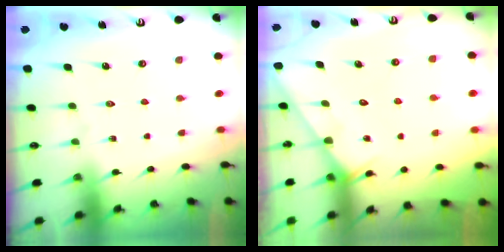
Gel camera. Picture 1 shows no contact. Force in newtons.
{"total": 5.0, "press": 5.0, "slide": 0.4}